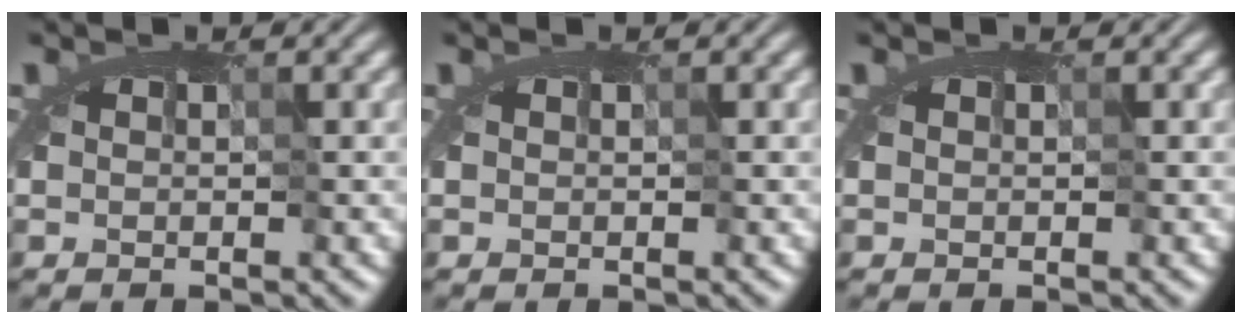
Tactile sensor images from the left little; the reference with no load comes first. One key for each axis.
{"total": 0.0}
{"total": 0.0}